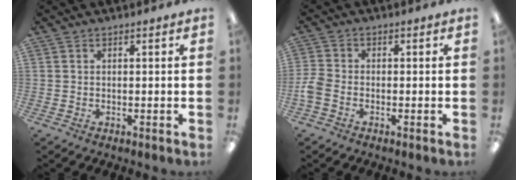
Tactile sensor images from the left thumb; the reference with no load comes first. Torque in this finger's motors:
{"motor_torque": [-0.08, 0.10, 0.02, -0.04, 0.02]}